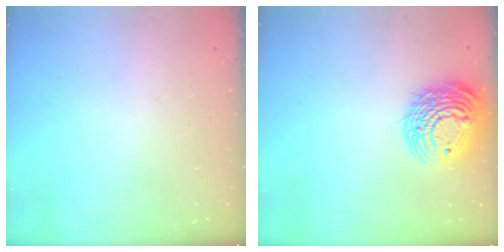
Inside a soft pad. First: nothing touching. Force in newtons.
{"total": 16.0, "press": 15.8, "slide": 2.3}